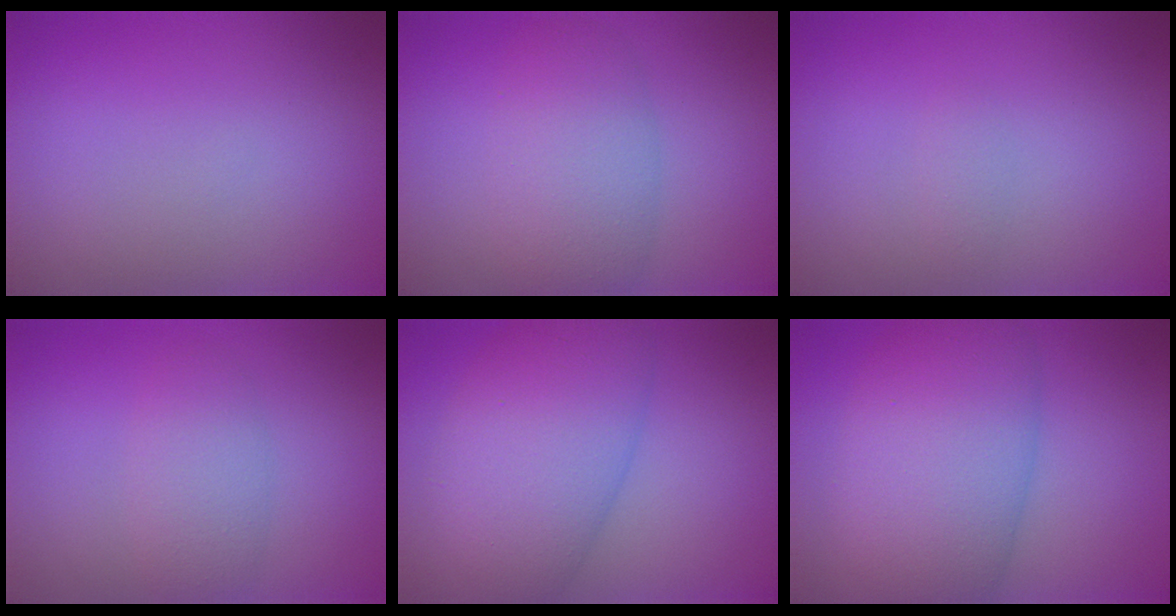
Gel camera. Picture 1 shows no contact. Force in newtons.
{"total": 5.3, "press": 5.3, "slide": 0.3}
{"total": 0.7, "press": 0.7, "slide": 0.0}
{"total": 2.8, "press": 2.8, "slide": 0.2}
{"total": 8.9, "press": 8.9, "slide": 0.3}
{"total": 10.0, "press": 9.9, "slide": 0.4}